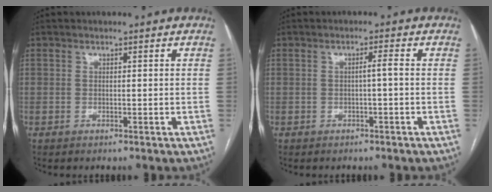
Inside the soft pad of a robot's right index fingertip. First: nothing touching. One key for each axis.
{"total": 1.4, "fx": -0.2, "fy": -0.1, "fz": 1.4, "tx": -0.021, "ty": 0.003, "tz": -0.003}